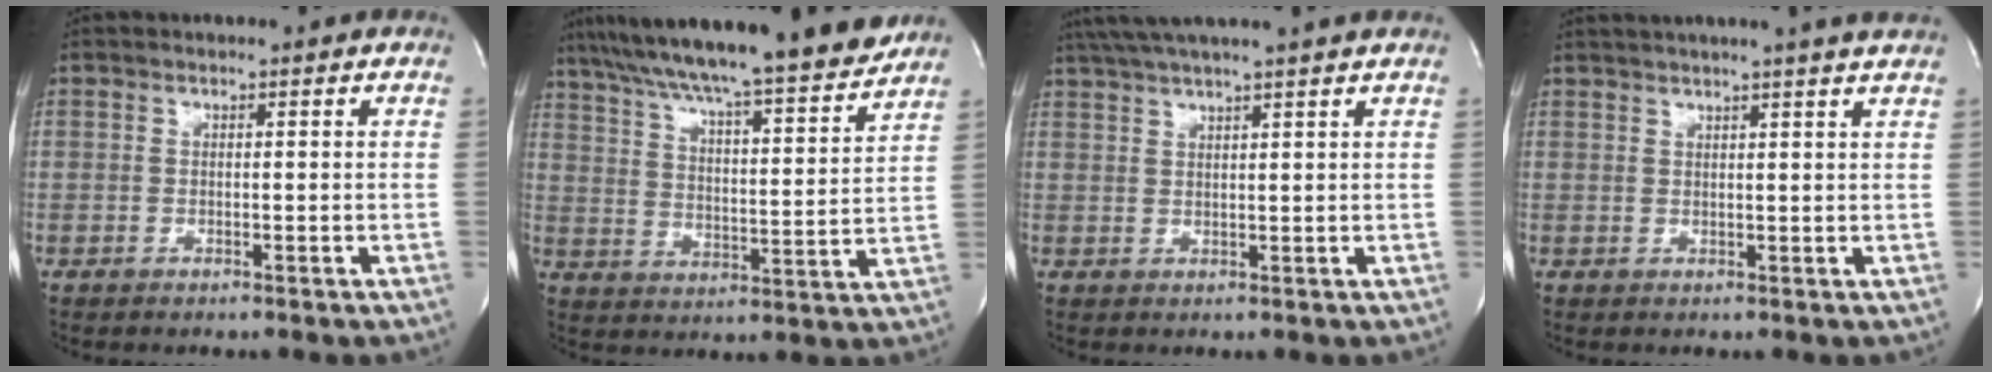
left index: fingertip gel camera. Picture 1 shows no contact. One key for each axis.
{"total": 21.2, "fx": 18.7, "fy": 0.4, "fz": 9.9, "tx": -0.169, "ty": -0.012, "tz": 0.275}
{"total": 8.9, "fx": 7.5, "fy": -1.5, "fz": 4.5, "tx": -0.078, "ty": 0.023, "tz": 0.108}
{"total": 8.8, "fx": 7.4, "fy": -1.5, "fz": 4.6, "tx": -0.070, "ty": 0.013, "tz": 0.086}